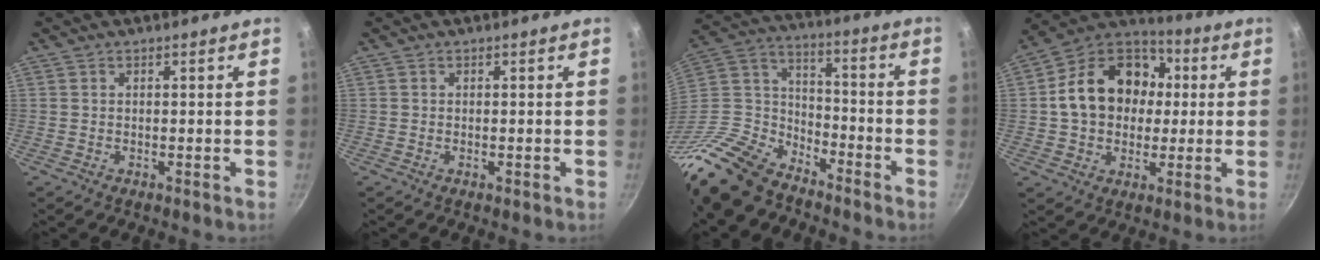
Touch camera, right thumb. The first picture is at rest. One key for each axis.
{"total": 0.6, "fx": -0.2, "fy": 0.2, "fz": 0.5, "tx": -0.008, "ty": 0.001, "tz": -0.004}
{"total": 20.2, "fx": -15.4, "fy": 10.2, "fz": 8.3, "tx": -0.151, "ty": 0.089, "tz": -0.300}
{"total": 18.6, "fx": 1.8, "fy": 14.6, "fz": 11.3, "tx": -0.165, "ty": 0.034, "tz": 0.018}